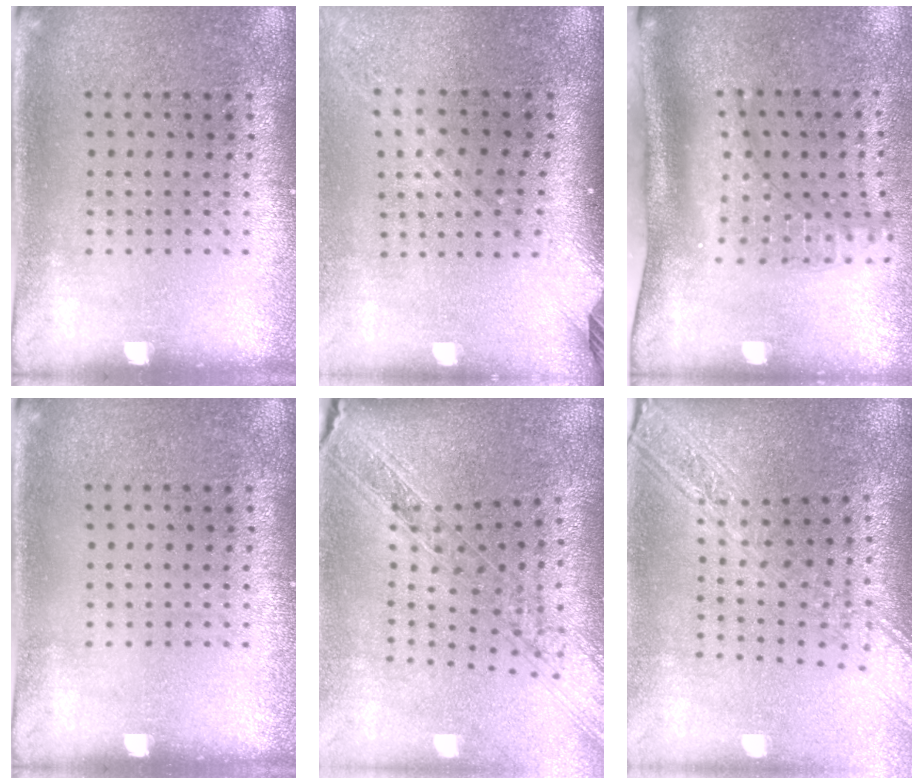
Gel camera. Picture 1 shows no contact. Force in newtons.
{"total": 2.2, "press": 1.6, "slide": 1.5}
{"total": 2.3, "press": 1.6, "slide": 1.7}
{"total": 0.0}
{"total": 1.9, "press": 1.7, "slide": 0.9}
{"total": 2.7, "press": 2.1, "slide": 1.6}